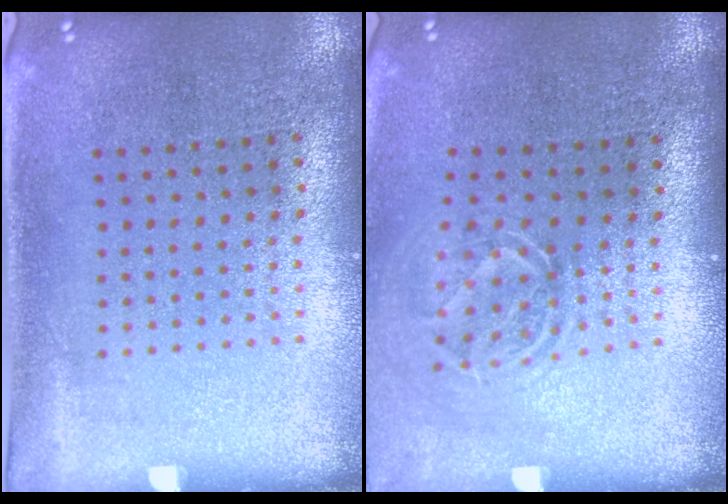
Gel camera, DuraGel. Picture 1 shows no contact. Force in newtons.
{"total": 1.6, "press": 1.2, "slide": 1.1}